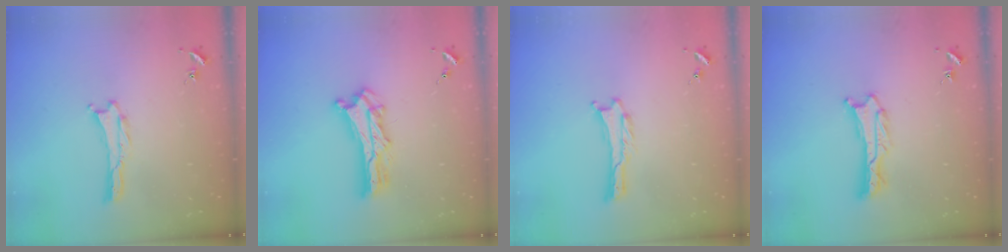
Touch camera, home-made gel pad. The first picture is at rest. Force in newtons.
{"total": 7.2, "press": 7.1, "slide": 0.6}
{"total": 0.0}
{"total": 1.1, "press": 1.1, "slide": 0.2}